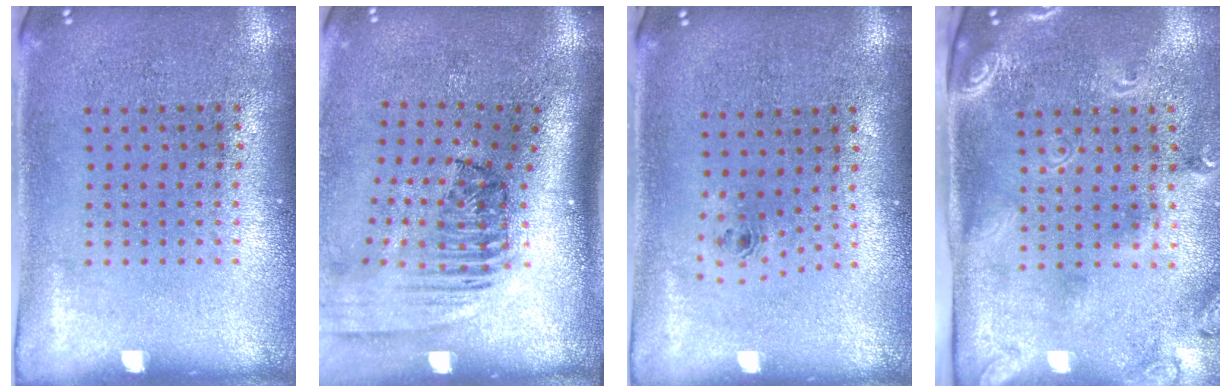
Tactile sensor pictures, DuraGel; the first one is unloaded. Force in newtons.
{"total": 2.4, "press": 1.7, "slide": 1.7}
{"total": 0.7, "press": 0.3, "slide": 0.6}
{"total": 2.5, "press": 1.8, "slide": 1.7}